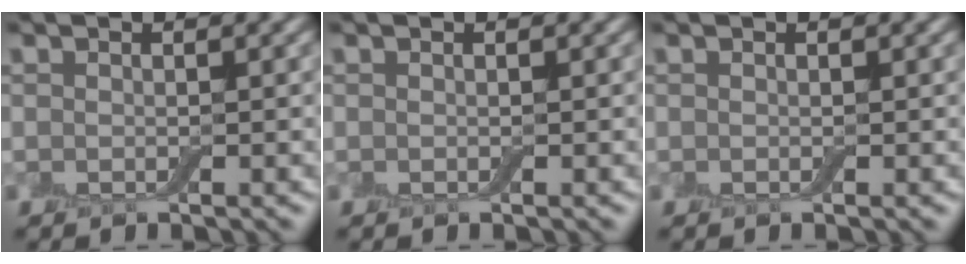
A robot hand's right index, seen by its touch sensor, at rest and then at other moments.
{"total": 0.0}
{"total": 0.0}